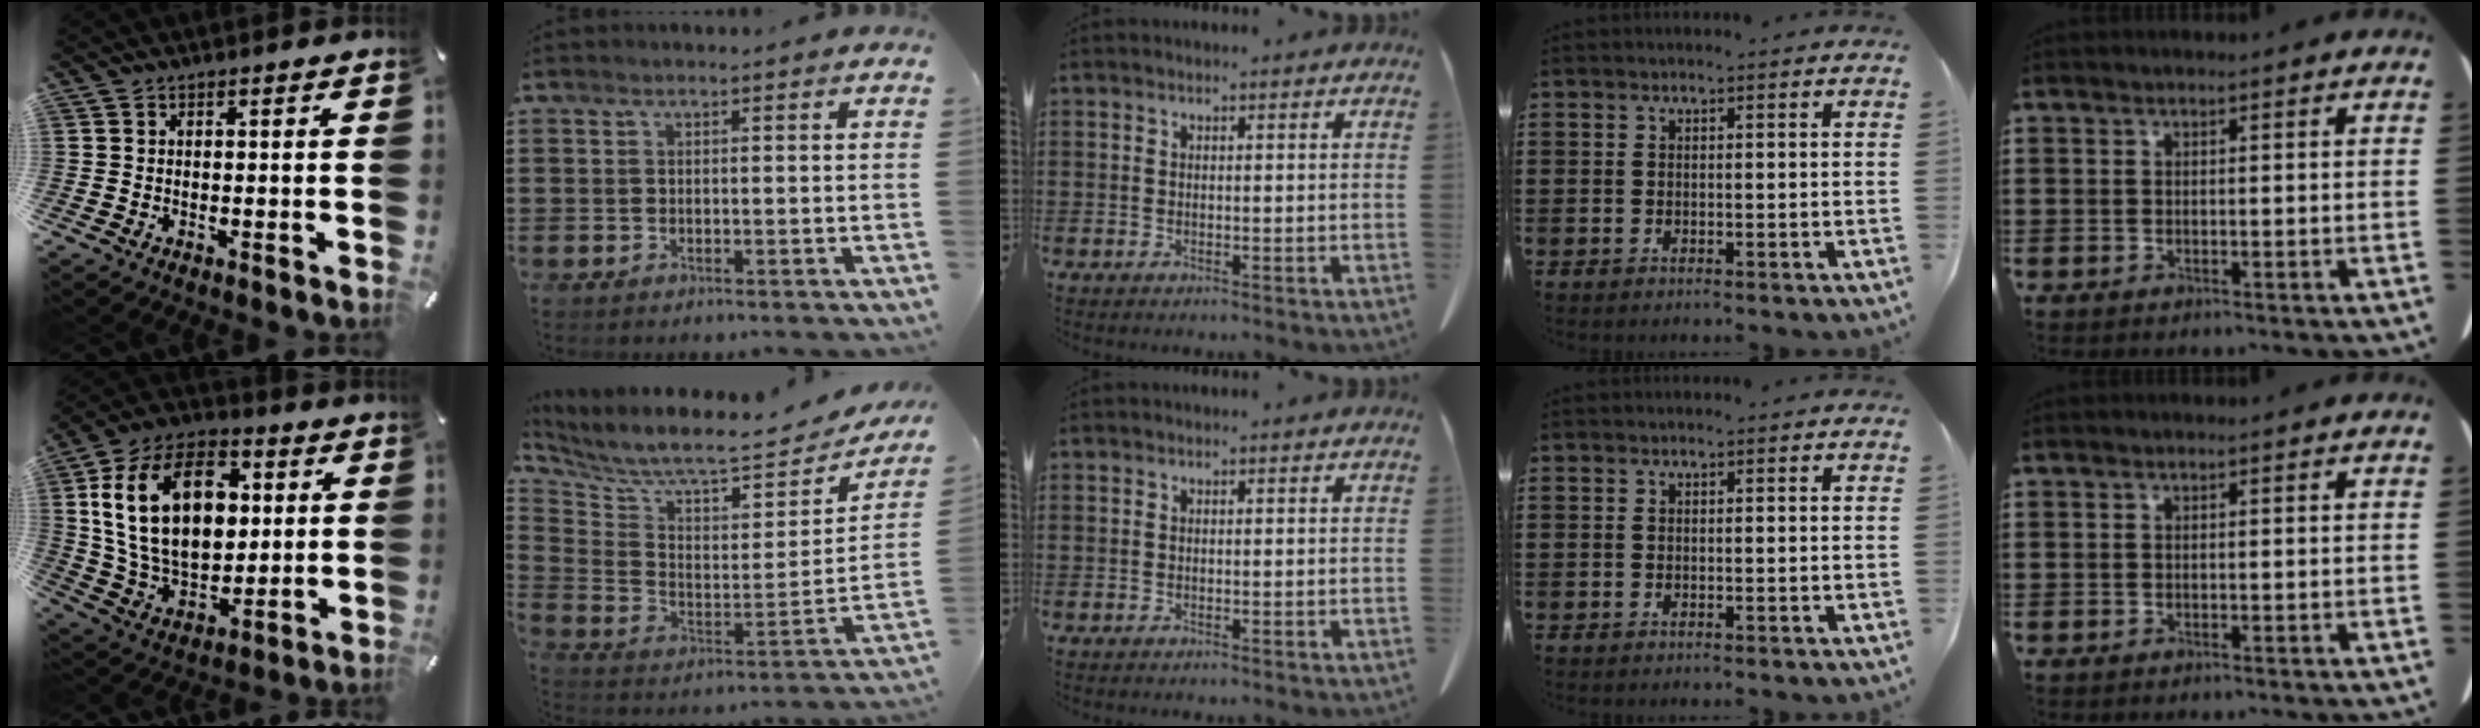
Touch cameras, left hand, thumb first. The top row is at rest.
{"thumb": {"total": 22.8, "force": [4.4, 15.6, 16.0], "torque": [-0.316, 0.000, 0.071]}, "index": {"total": 6.9, "force": [6.3, 0.4, 2.8], "torque": [-0.091, -0.063, 0.103]}}